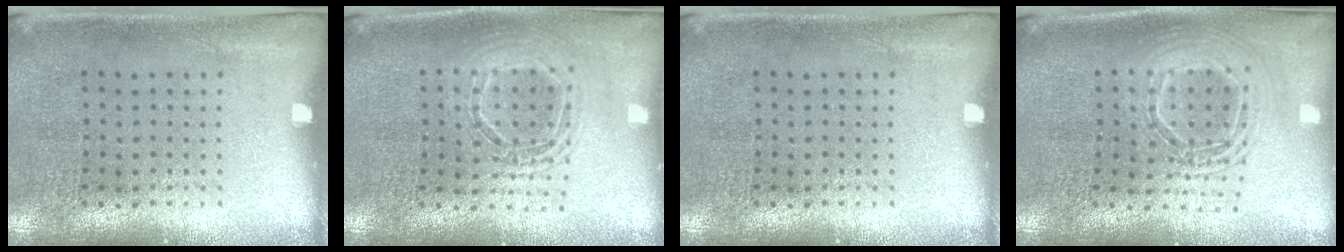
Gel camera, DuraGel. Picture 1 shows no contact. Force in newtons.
{"total": 1.5, "press": 1.3, "slide": 0.8}
{"total": 0.0}
{"total": 2.0, "press": 1.6, "slide": 1.2}